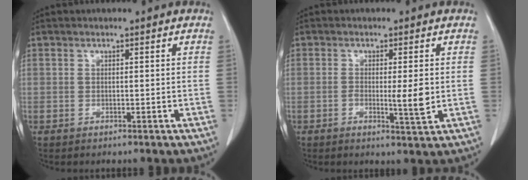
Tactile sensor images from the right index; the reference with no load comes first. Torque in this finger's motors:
{"motor_torque": [0.21, 0.00, 0.13, 0.06]}